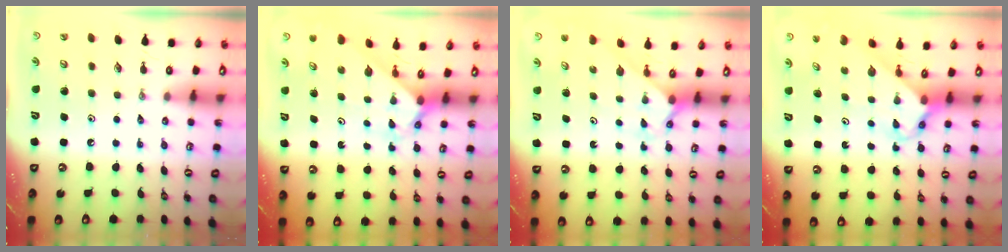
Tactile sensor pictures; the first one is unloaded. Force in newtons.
{"total": 2.3, "press": 2.3, "slide": 0.2}
{"total": 2.1, "press": 2.1, "slide": 0.2}
{"total": 2.9, "press": 2.9, "slide": 0.3}